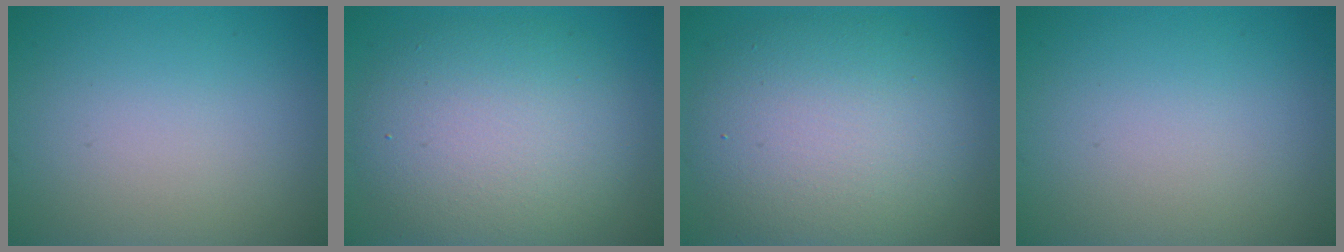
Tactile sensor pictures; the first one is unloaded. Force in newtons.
{"total": 8.6, "press": 8.6, "slide": 0.2}
{"total": 9.3, "press": 9.3, "slide": 0.3}
{"total": 0.0}